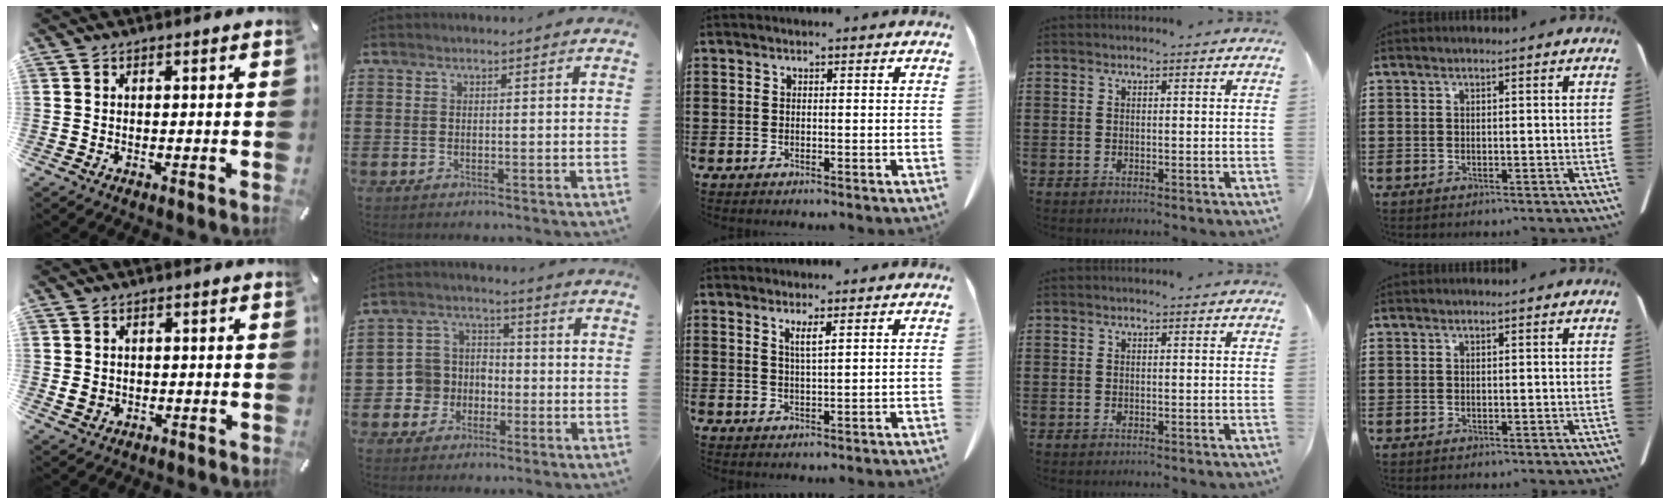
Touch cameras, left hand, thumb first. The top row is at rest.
{"thumb": {"total": 2.9, "force": [-0.3, 2.5, 1.3], "torque": [-0.017, 0.000, -0.007]}, "index": {"total": 5.9, "force": [-2.2, 5.4, 0.8], "torque": [-0.056, 0.006, -0.049]}, "middle": {"total": 2.4, "force": [1.5, 0.1, 1.9], "torque": [-0.042, -0.002, 0.027]}}